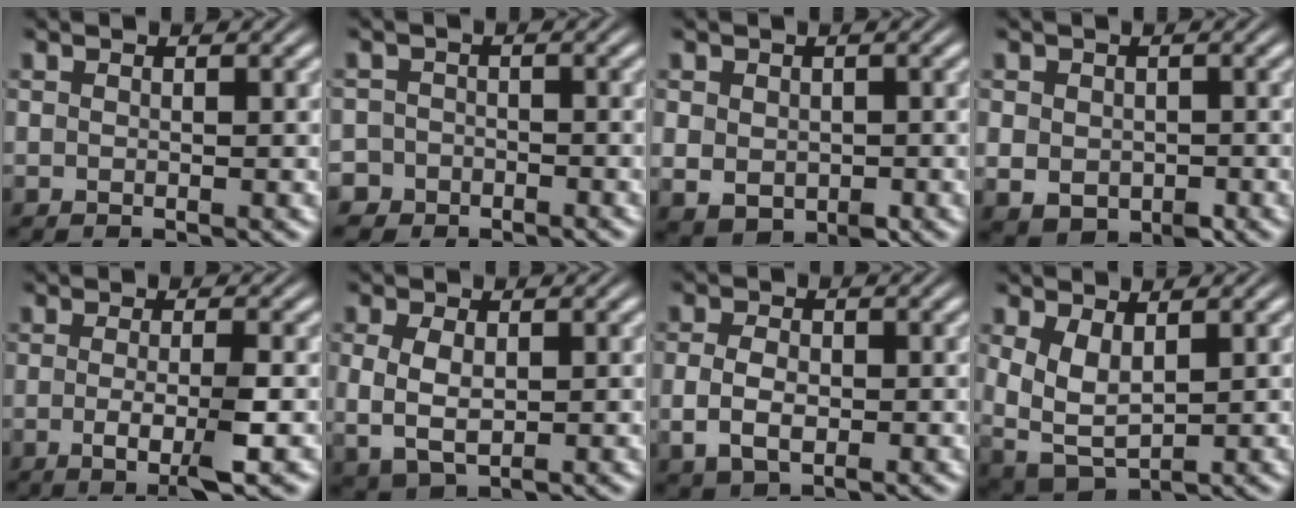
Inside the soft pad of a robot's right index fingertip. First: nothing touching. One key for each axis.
{"total": 4.2, "fx": -3.2, "fy": 2.7, "fz": -0.4, "tx": 0.010, "ty": -0.014, "tz": -0.059}
{"total": 4.2, "fx": -1.0, "fy": 3.3, "fz": 2.4, "tx": -0.061, "ty": -0.033, "tz": 0.005}
{"total": 4.6, "fx": -1.4, "fy": 3.6, "fz": 2.5, "tx": -0.059, "ty": -0.034, "tz": -0.003}
{"total": 3.9, "fx": -1.4, "fy": 0.3, "fz": 3.6, "tx": -0.058, "ty": -0.014, "tz": -0.020}
{"total": 5.6, "fx": -0.1, "fy": 4.2, "fz": 3.6, "tx": -0.090, "ty": -0.017, "tz": 0.011}
{"total": 3.5, "fx": -0.7, "fy": 2.3, "fz": 2.5, "tx": -0.050, "ty": -0.010, "tz": -0.005}
{"total": 6.9, "fx": -0.3, "fy": 5.7, "fz": 4.0, "tx": -0.119, "ty": -0.039, "tz": 0.010}